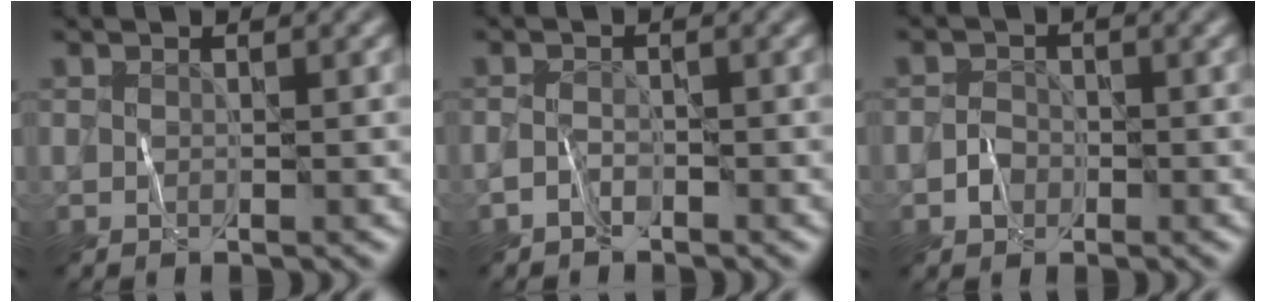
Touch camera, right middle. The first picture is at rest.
{"total": 1.2, "force": [-1.1, 0.5, 0.4], "torque": [-0.008, 0.009, -0.023]}
{"total": 1.4, "force": [-0.7, 1.1, 0.5], "torque": [-0.006, 0.007, -0.016]}